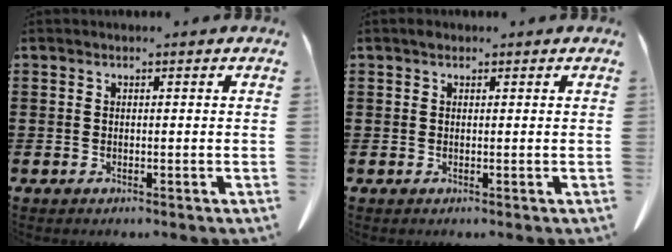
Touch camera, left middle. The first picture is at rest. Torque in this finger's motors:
{"motor_torque": [0.02, -0.02, 0.00, 0.00]}